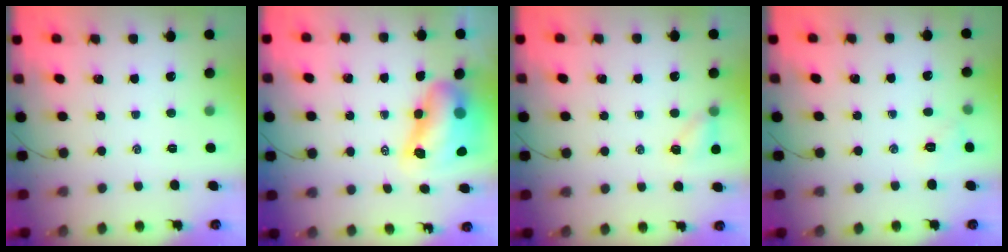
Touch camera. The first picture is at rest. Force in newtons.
{"total": 11.4, "press": 10.8, "slide": 3.7}
{"total": 5.1, "press": 4.8, "slide": 1.5}
{"total": 5.1, "press": 4.9, "slide": 1.5}